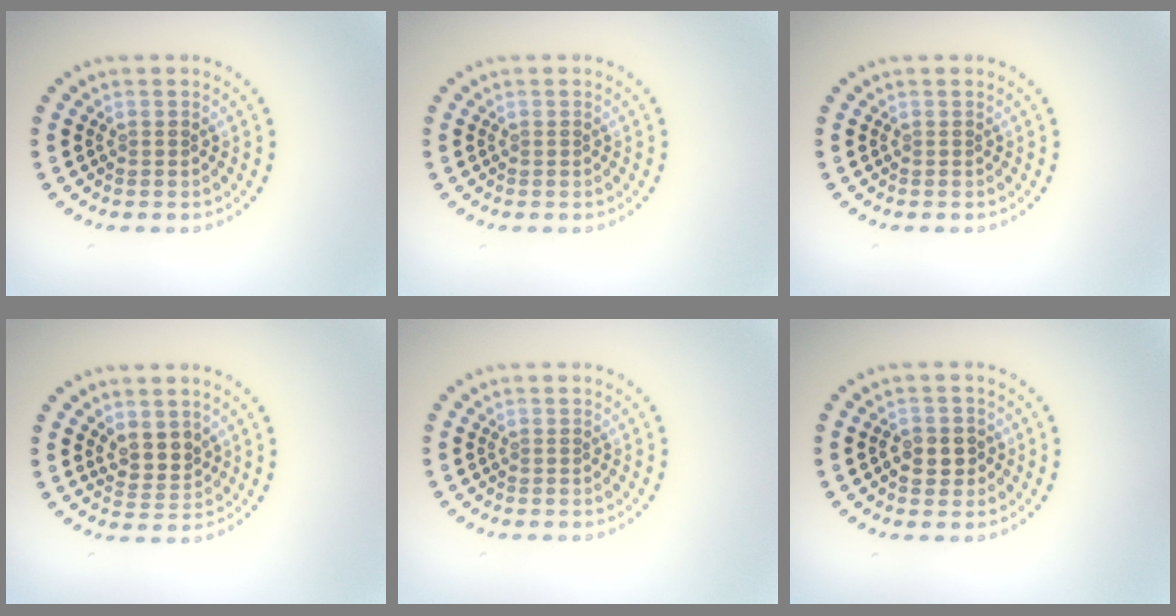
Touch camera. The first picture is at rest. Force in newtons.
{"total": 0.0}
{"total": 0.0}
{"total": 2.5, "press": 2.2, "slide": 1.2}
{"total": 0.0}
{"total": 2.4, "press": 2.4, "slide": 0.4}